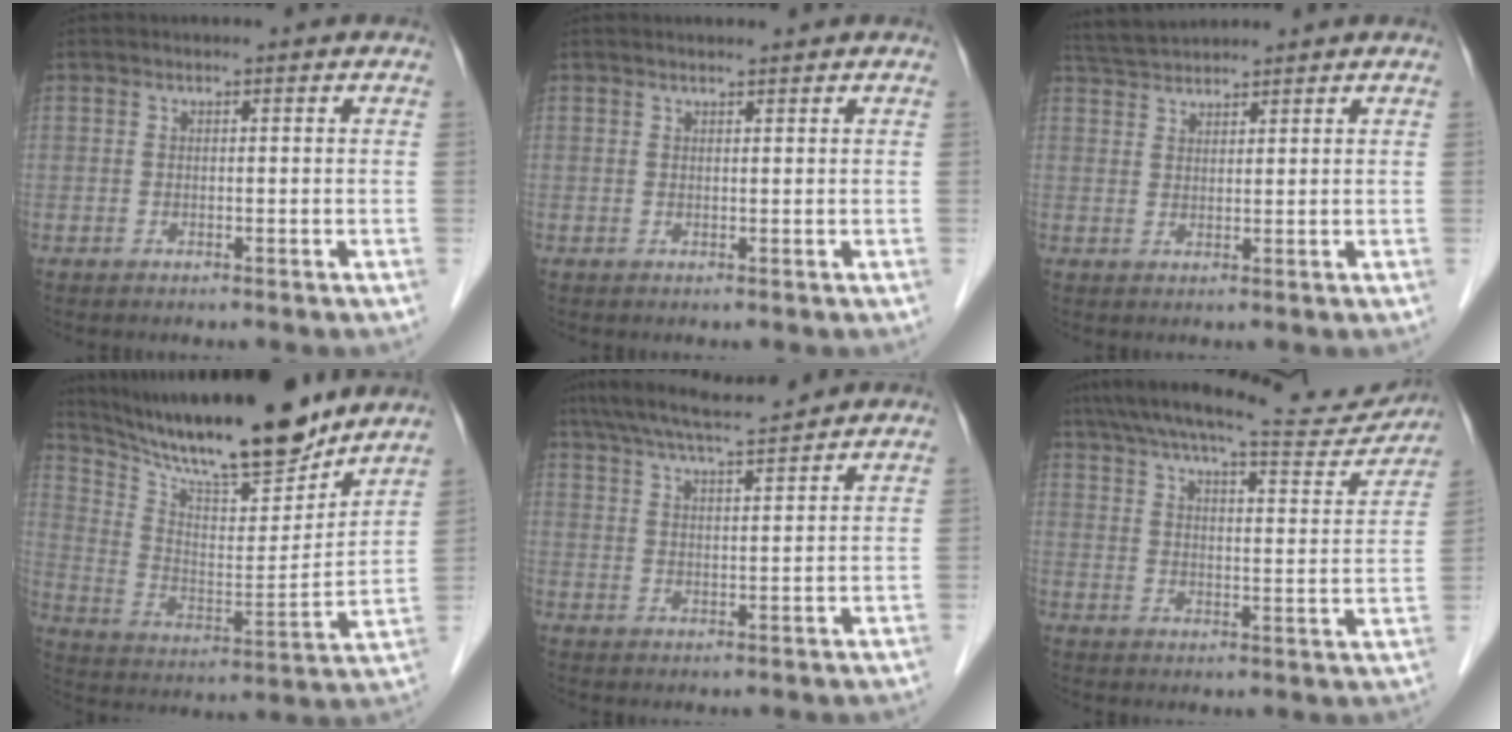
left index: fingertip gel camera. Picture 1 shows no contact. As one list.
[{"total": 1.4, "force": [1.4, 0.0, 0.5], "torque": [-0.007, 0.008, 0.025]}, {"total": 4.6, "force": [4.5, 0.2, 0.7], "torque": [-0.022, 0.028, 0.088]}, {"total": 20.6, "force": [18.1, 2.6, 9.6], "torque": [-0.173, -0.014, 0.298]}, {"total": 9.0, "force": [8.0, -0.2, 4.1], "torque": [-0.072, 0.018, 0.131]}, {"total": 17.5, "force": [16.2, 2.1, 6.1], "torque": [-0.093, -0.008, 0.219]}]